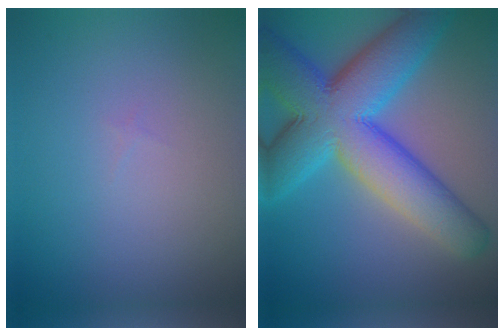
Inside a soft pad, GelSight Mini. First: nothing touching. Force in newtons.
{"total": 12.9, "press": 12.9, "slide": 0.4}